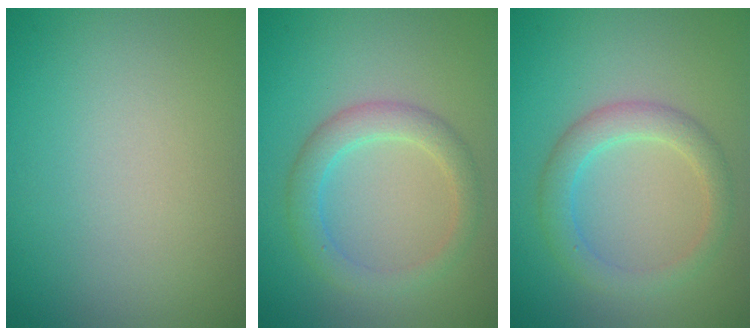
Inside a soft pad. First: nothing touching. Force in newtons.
{"total": 2.9, "press": 2.9, "slide": 0.2}
{"total": 2.9, "press": 2.9, "slide": 0.2}